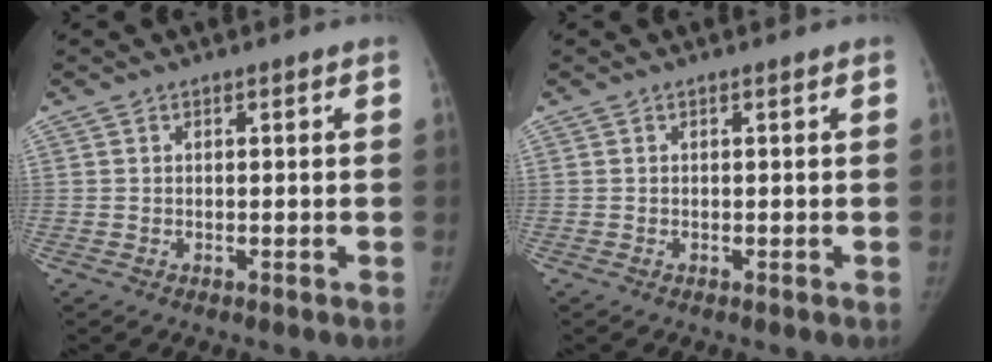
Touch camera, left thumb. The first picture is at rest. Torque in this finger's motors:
{"motor_torque": [0.32, 0.31, 0.26, 0.23, 0.01]}